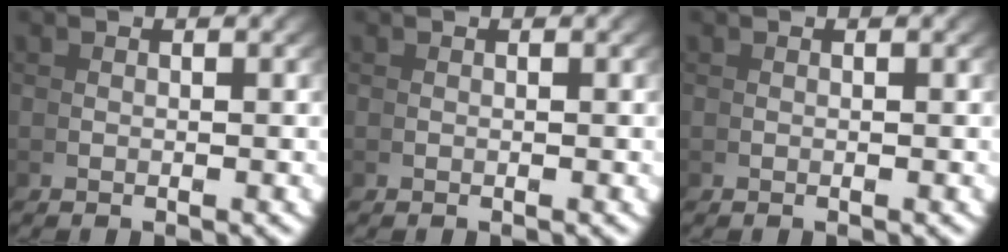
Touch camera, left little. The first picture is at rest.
{"total": 0.0}
{"total": 0.0}